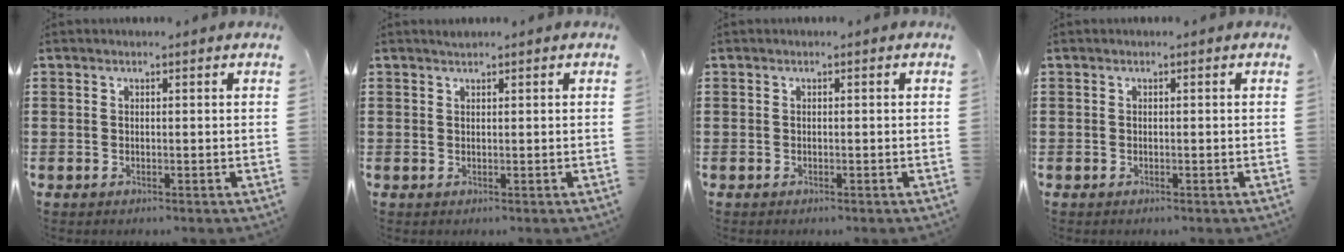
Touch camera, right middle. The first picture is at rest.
{"total": 0.6, "force": [0.6, 0.2, 0.0], "torque": [-0.001, 0.000, 0.012]}
{"total": 0.0}
{"total": 0.0}